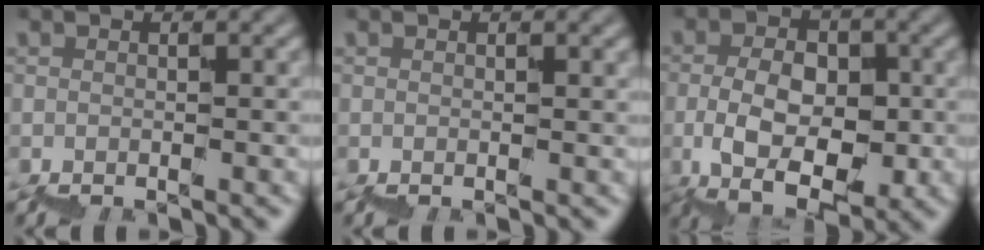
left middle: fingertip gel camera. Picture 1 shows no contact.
{"total": 0.5, "force": [0.5, -0.1, 0.0], "torque": [0.002, 0.000, 0.004]}
{"total": 6.6, "force": [-0.5, 4.8, 4.4], "torque": [-0.075, 0.004, -0.004]}